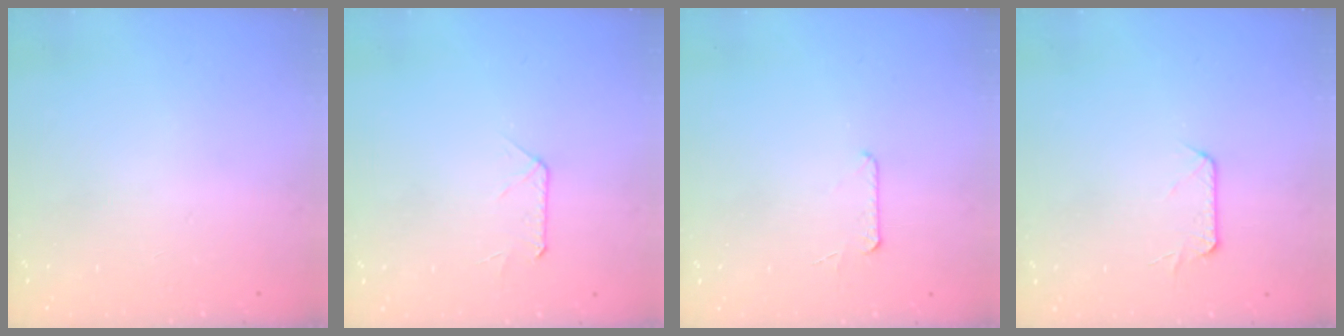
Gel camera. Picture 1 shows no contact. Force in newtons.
{"total": 5.2, "press": 5.1, "slide": 0.4}
{"total": 5.9, "press": 5.8, "slide": 0.6}
{"total": 6.6, "press": 6.6, "slide": 0.8}